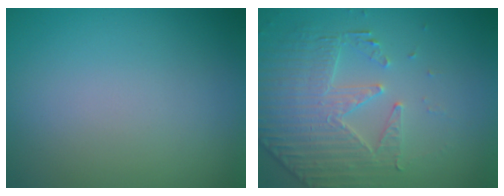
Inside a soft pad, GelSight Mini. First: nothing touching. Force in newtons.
{"total": 5.0, "press": 3.7, "slide": 3.4}